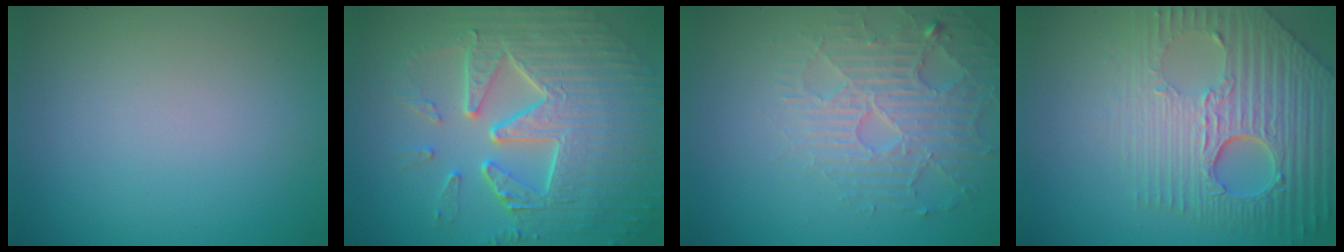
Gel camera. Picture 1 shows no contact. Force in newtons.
{"total": 9.4, "press": 6.4, "slide": 6.9}
{"total": 4.8, "press": 3.7, "slide": 3.0}
{"total": 9.0, "press": 6.1, "slide": 6.6}